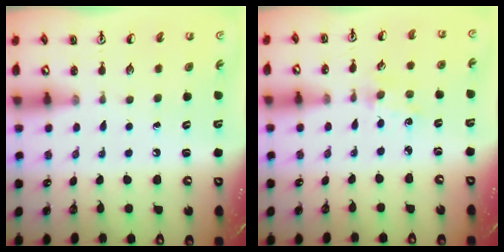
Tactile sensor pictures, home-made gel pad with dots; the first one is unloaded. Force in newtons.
{"total": 0.9, "press": 0.9, "slide": 0.2}